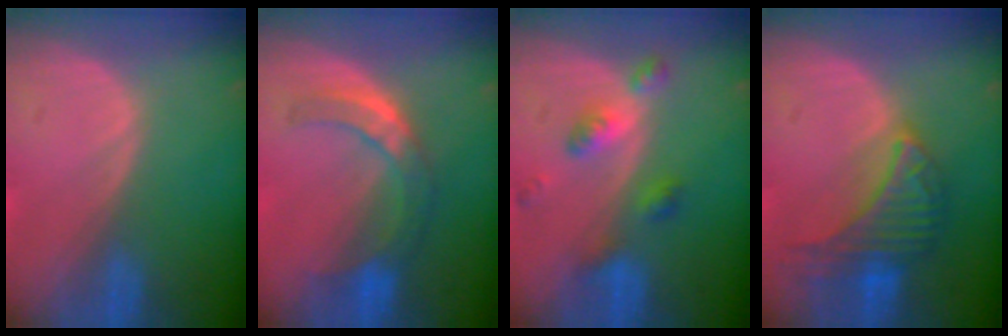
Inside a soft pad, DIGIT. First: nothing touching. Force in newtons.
{"total": 7.5, "press": 6.5, "slide": 3.8}
{"total": 5.8, "press": 5.0, "slide": 2.8}
{"total": 7.7, "press": 7.7, "slide": 0.3}